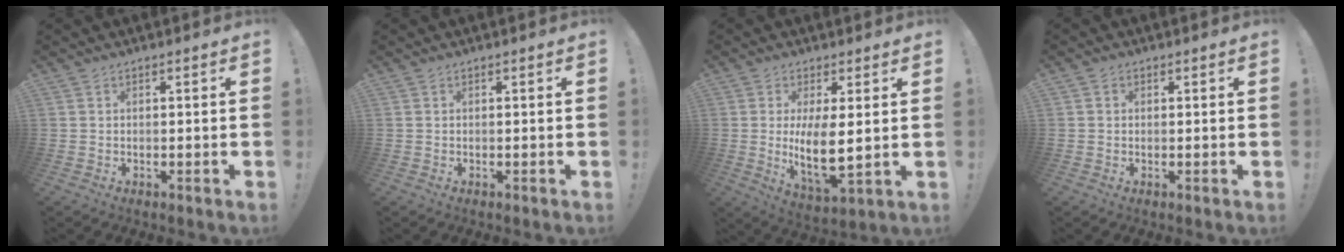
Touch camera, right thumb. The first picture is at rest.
{"total": 0.0}
{"total": 10.5, "force": [1.3, 4.1, 9.6], "torque": [-0.170, -0.029, 0.022]}
{"total": 0.9, "force": [0.2, 0.9, 0.2], "torque": [0.003, 0.001, 0.002]}